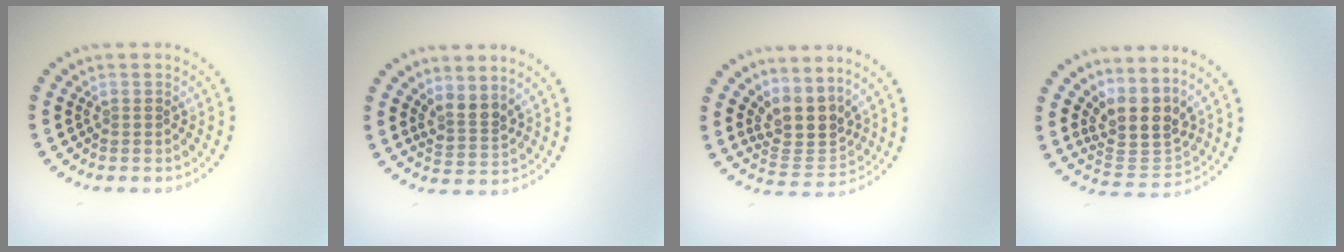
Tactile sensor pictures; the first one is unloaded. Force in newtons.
{"total": 2.4, "press": 1.8, "slide": 1.7}
{"total": 3.9, "press": 3.0, "slide": 2.6}
{"total": 4.3, "press": 3.4, "slide": 2.6}